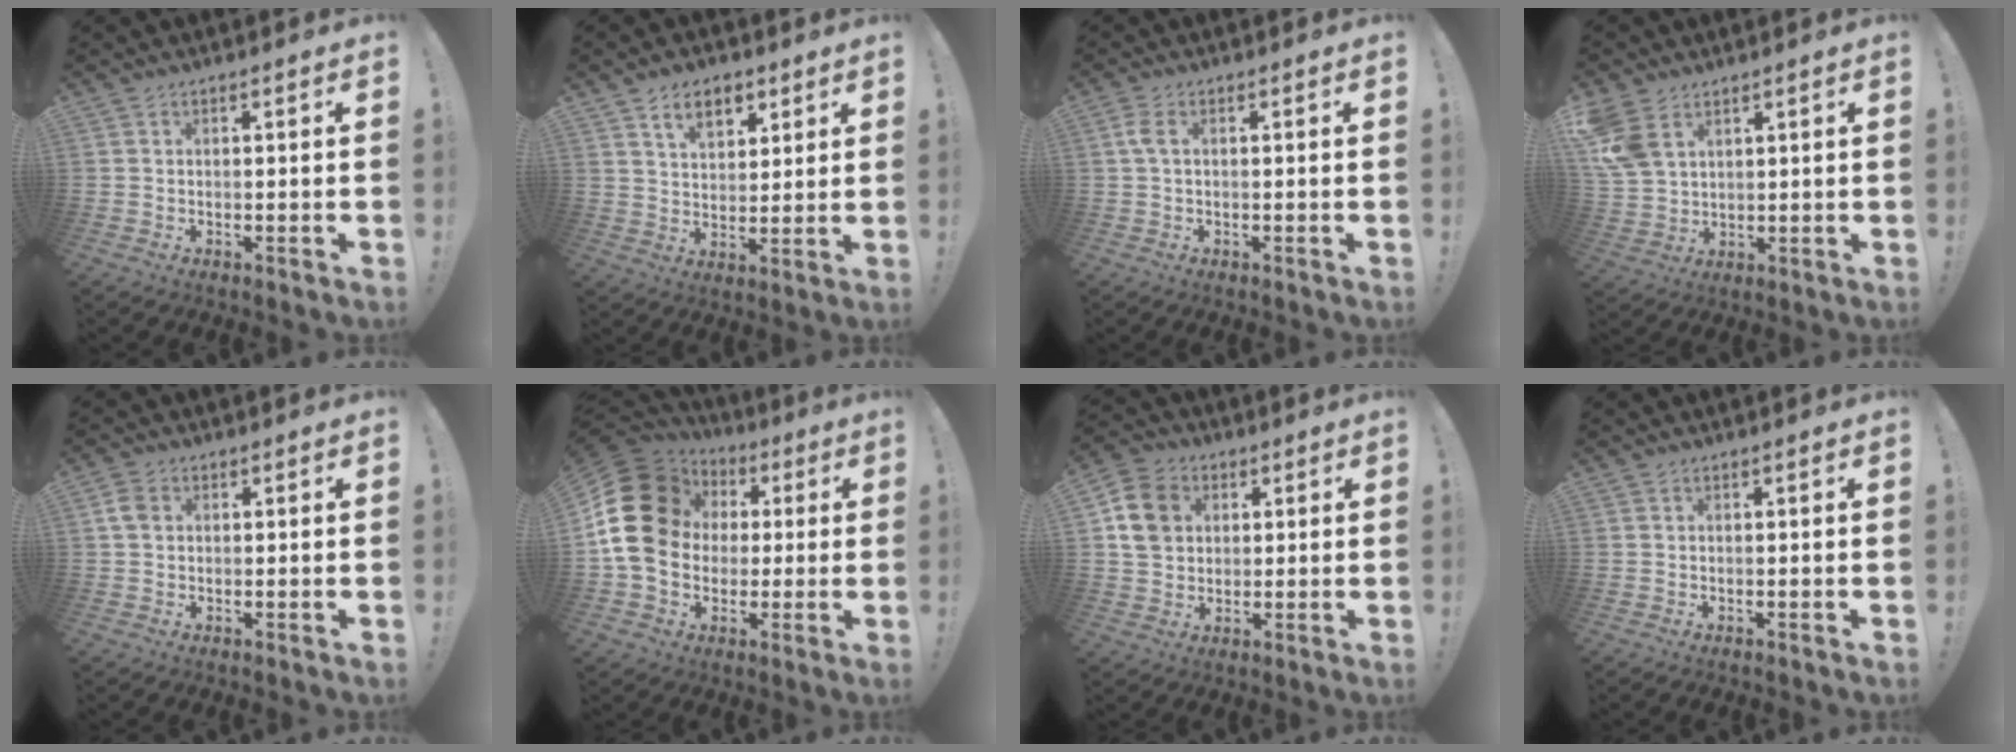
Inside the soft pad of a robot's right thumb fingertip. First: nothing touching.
{"total": 9.0, "force": [5.2, 5.6, 4.9], "torque": [-0.074, -0.017, 0.096]}
{"total": 3.1, "force": [0.5, 0.9, 2.9], "torque": [-0.057, 0.005, 0.011]}
{"total": 9.2, "force": [4.7, 6.1, 5.1], "torque": [-0.107, -0.013, 0.096]}
{"total": 4.2, "force": [0.9, 3.0, 2.8], "torque": [-0.047, 0.008, 0.019]}
{"total": 20.7, "force": [2.1, 16.9, 11.9], "torque": [-0.218, 0.006, 0.055]}
{"total": 10.4, "force": [2.8, 9.0, 4.6], "torque": [-0.063, 0.003, 0.060]}
{"total": 0.0}